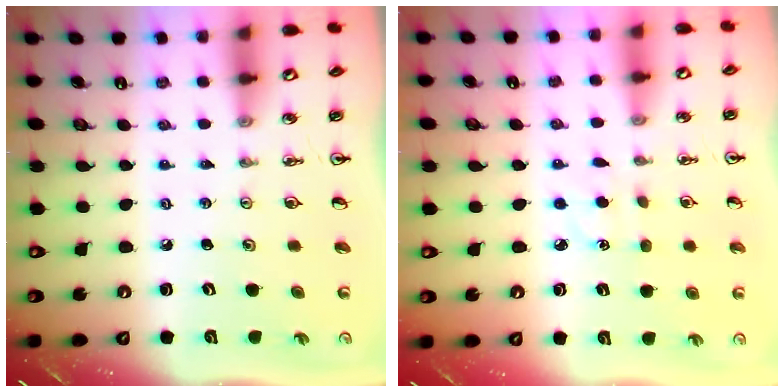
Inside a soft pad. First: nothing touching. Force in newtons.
{"total": 2.9, "press": 2.8, "slide": 0.5}